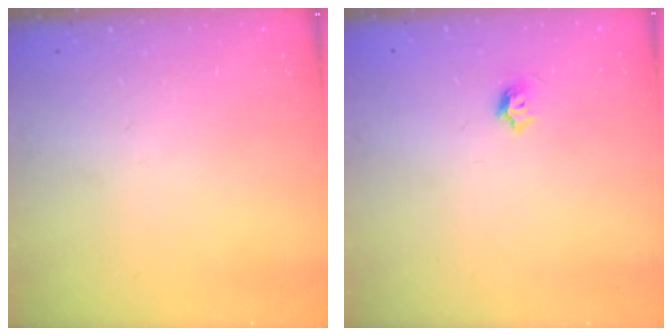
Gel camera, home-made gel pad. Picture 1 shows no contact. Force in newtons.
{"total": 4.0, "press": 3.9, "slide": 0.7}